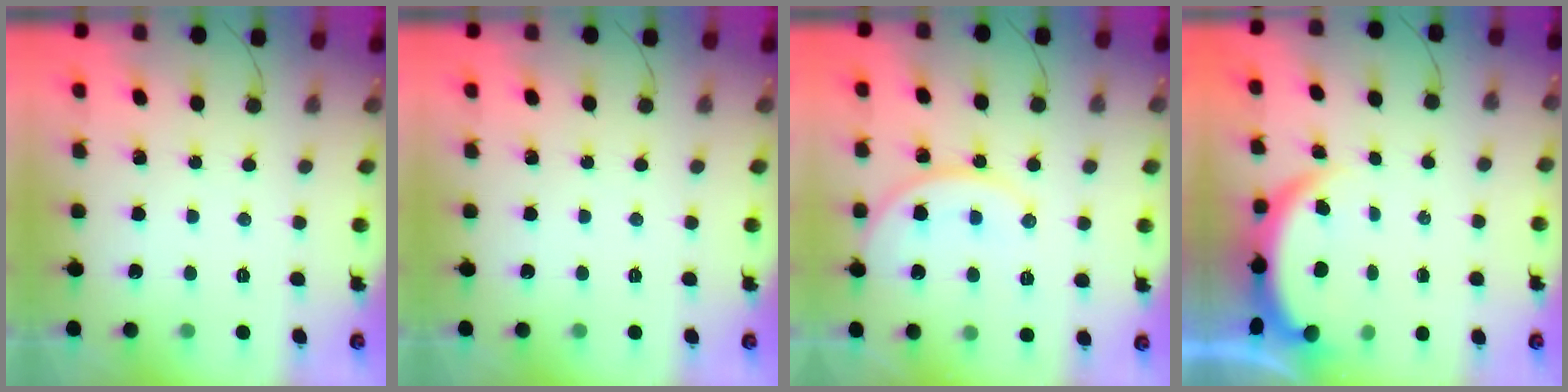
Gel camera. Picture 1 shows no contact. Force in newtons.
{"total": 0.0}
{"total": 10.6, "press": 10.5, "slide": 0.5}
{"total": 3.8, "press": 3.8, "slide": 0.1}